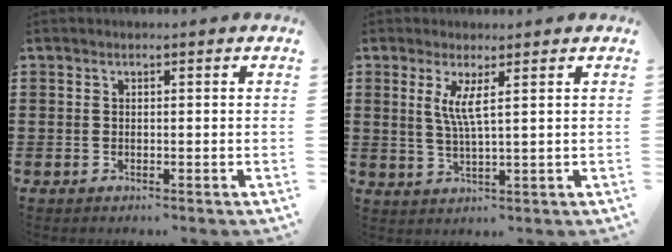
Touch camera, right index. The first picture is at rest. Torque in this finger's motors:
{"motor_torque": [0.13, -0.12, 0.21, 0.12]}